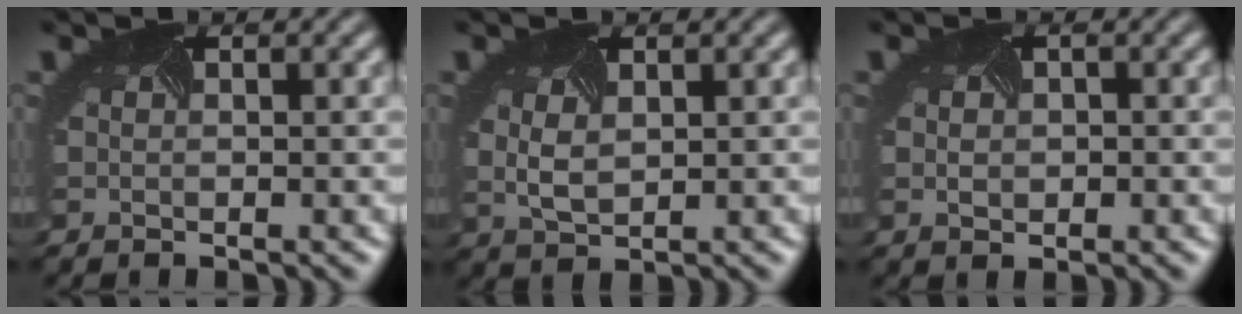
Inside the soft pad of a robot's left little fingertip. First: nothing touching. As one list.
[{"total": 1.8, "force": [0.5, 1.0, 1.4], "torque": [-0.041, -0.003, 0.014]}, {"total": 1.3, "force": [-0.2, 1.1, 0.7], "torque": [-0.012, 0.004, 0.006]}]